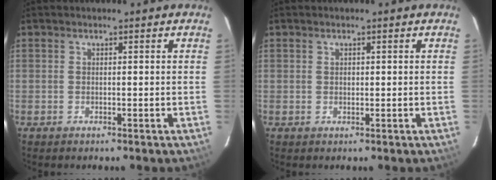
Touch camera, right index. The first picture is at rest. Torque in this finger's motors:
{"motor_torque": [0.09, 0.05, 0.16, 0.02]}